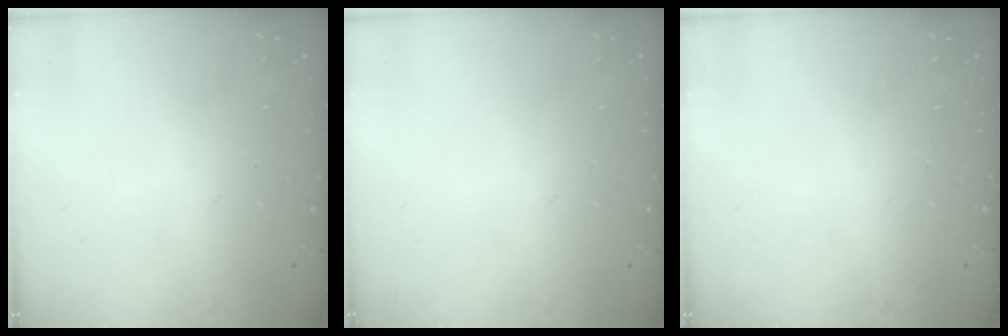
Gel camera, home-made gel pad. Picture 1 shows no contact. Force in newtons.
{"total": 0.0}
{"total": 0.0}